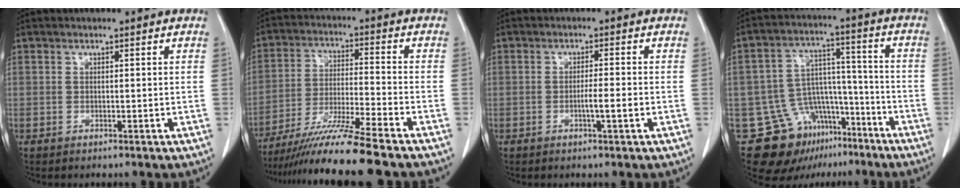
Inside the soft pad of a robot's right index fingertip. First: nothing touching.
{"total": 13.5, "force": [-11.2, -1.8, 7.4], "torque": [-0.123, -0.028, -0.190]}
{"total": 2.8, "force": [-0.8, -0.1, 2.7], "torque": [-0.042, 0.001, -0.012]}
{"total": 14.5, "force": [-9.4, 9.9, 4.7], "torque": [-0.074, 0.070, -0.138]}